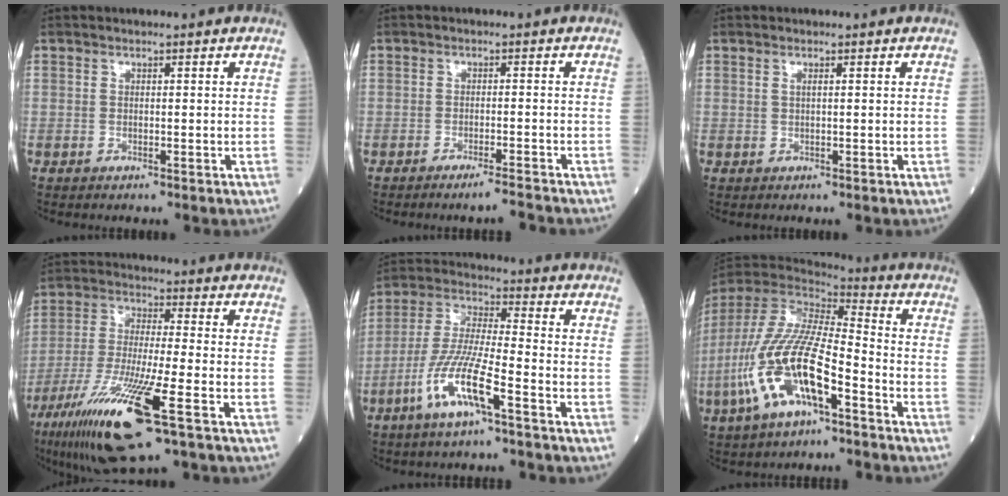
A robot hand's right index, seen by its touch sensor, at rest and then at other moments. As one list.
[{"total": 3.0, "force": [-2.7, -0.7, 1.1], "torque": [-0.021, -0.009, -0.043]}, {"total": 0.6, "force": [0.3, 0.0, 0.5], "torque": [-0.015, 0.001, 0.008]}, {"total": 16.3, "force": [-8.2, 0.9, 14.1], "torque": [-0.296, -0.045, -0.150]}, {"total": 11.2, "force": [-5.4, 1.0, 9.8], "torque": [-0.210, -0.006, -0.107]}, {"total": 17.7, "force": [-7.2, 4.5, 15.5], "torque": [-0.350, -0.018, -0.134]}]